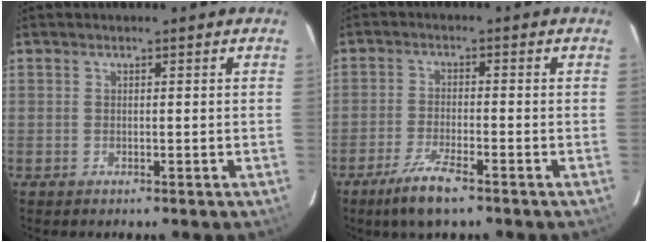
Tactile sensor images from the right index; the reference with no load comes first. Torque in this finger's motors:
{"motor_torque": [0.66, -0.68, 0.34, 0.09]}